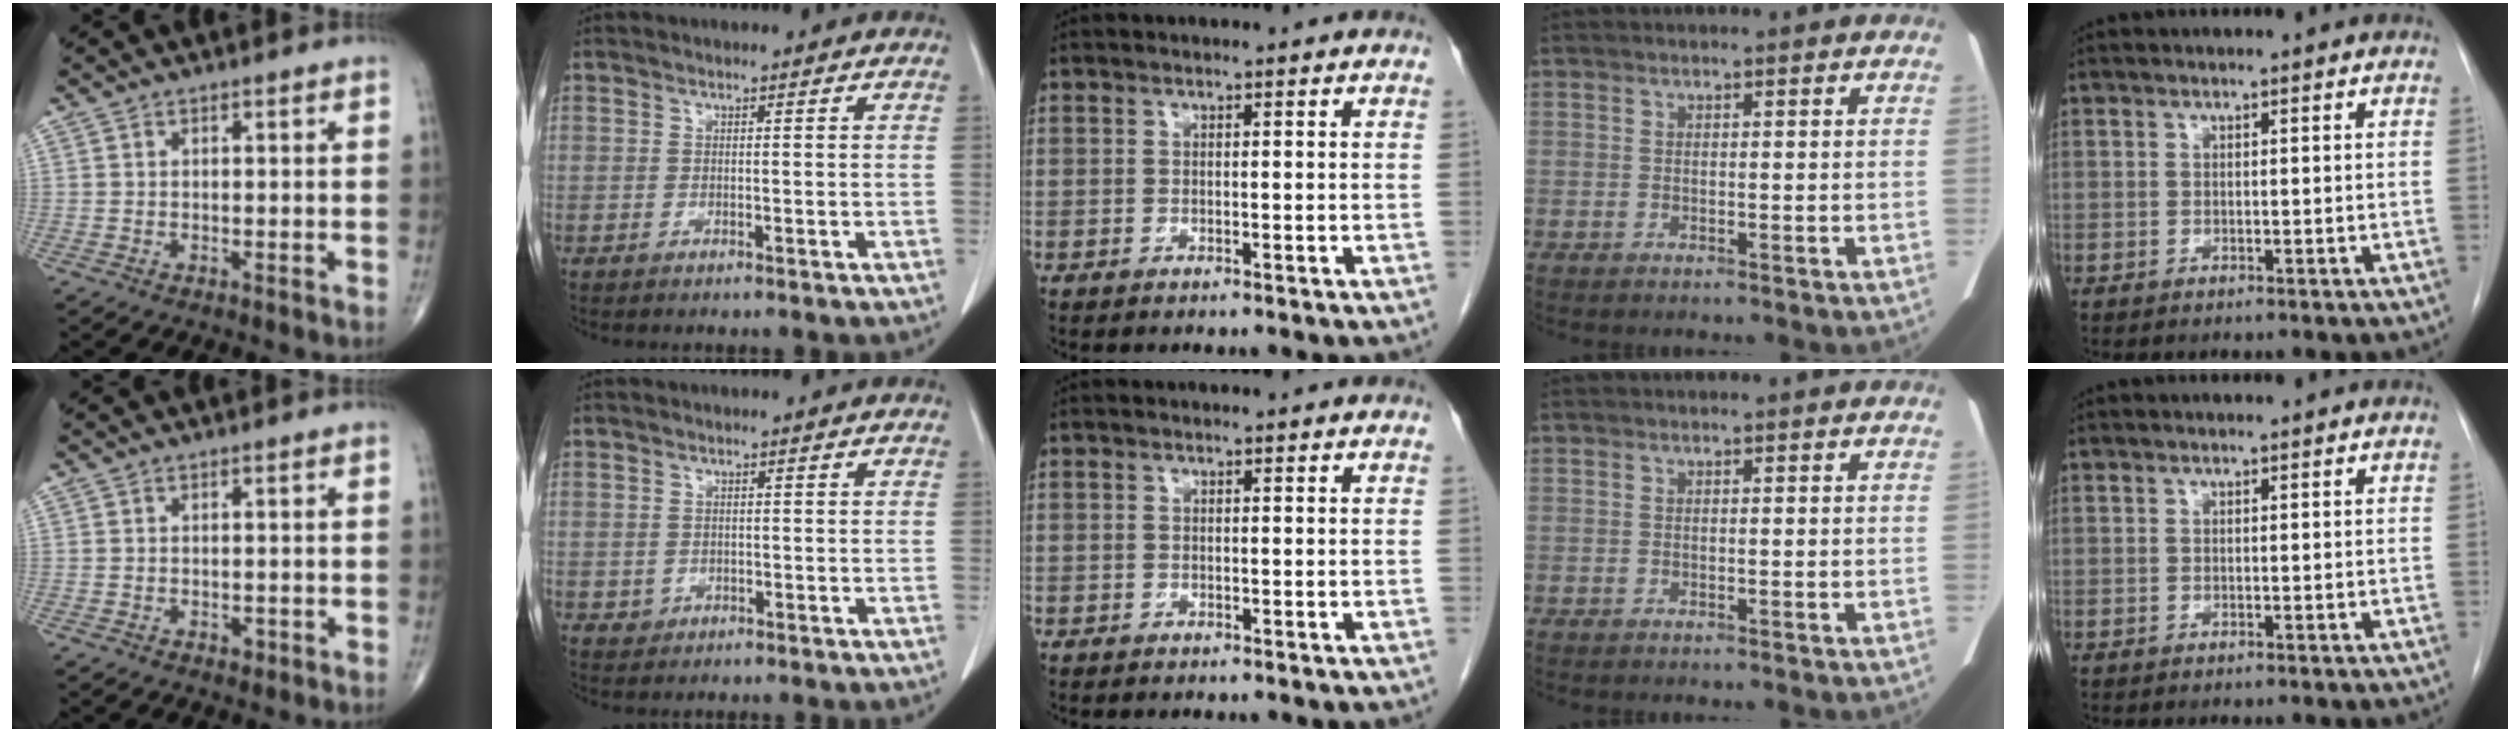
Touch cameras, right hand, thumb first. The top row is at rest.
{"thumb": {"total": 1.1, "force": [-0.5, 0.7, 0.6], "torque": [-0.008, 0.000, -0.006]}, "index": {"total": 1.4, "force": [-0.3, 1.4, 0.1], "torque": [0.002, 0.004, -0.002]}, "middle": {"total": 0.7, "force": [-0.6, 0.5, 0.1], "torque": [-0.004, 0.002, -0.009]}}